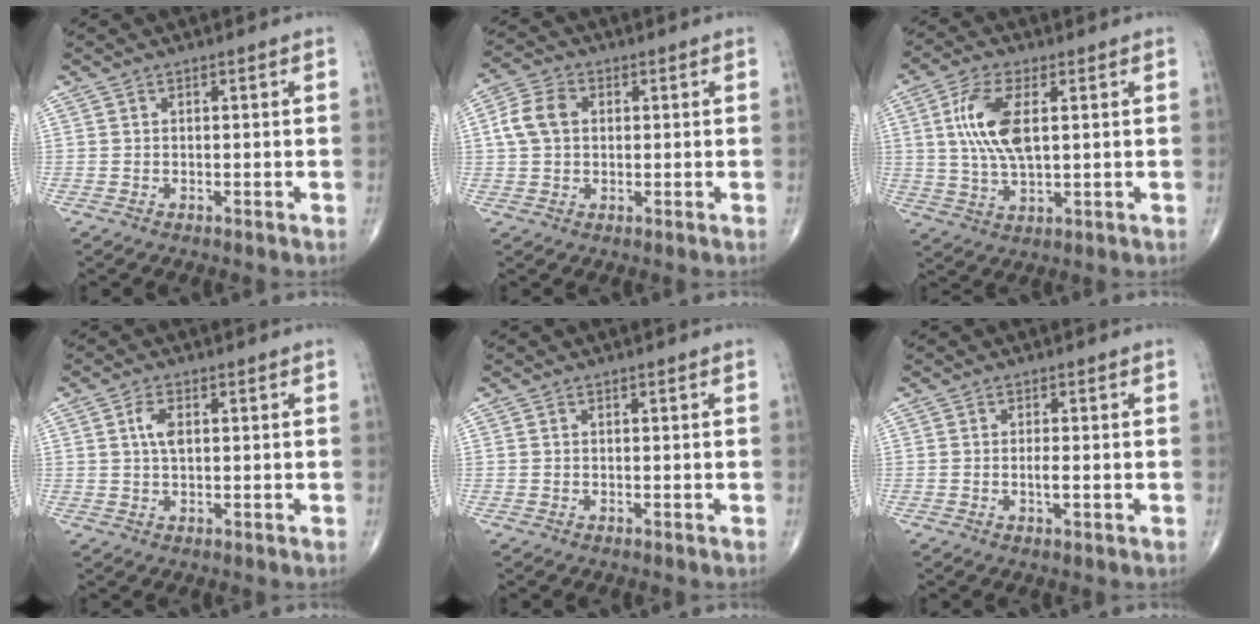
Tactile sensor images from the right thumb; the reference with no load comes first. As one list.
[{"total": 6.9, "force": [1.1, 5.0, 4.6], "torque": [-0.091, 0.015, 0.016]}, {"total": 7.3, "force": [1.9, 2.7, 6.6], "torque": [-0.147, -0.006, 0.040]}, {"total": 3.6, "force": [0.9, 1.8, 3.1], "torque": [-0.063, 0.003, 0.016]}, {"total": 0.0}, {"total": 2.0, "force": [-0.4, 0.5, 1.9], "torque": [-0.036, -0.003, -0.006]}]